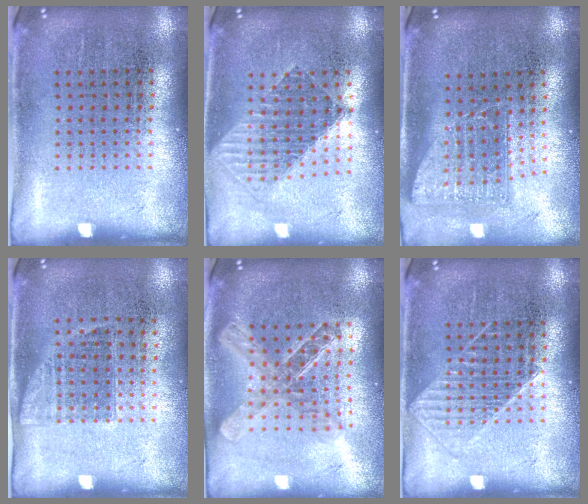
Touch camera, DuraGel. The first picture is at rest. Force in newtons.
{"total": 1.5, "press": 1.3, "slide": 0.7}
{"total": 1.6, "press": 1.3, "slide": 1.0}
{"total": 1.0, "press": 0.8, "slide": 0.5}
{"total": 2.0, "press": 1.7, "slide": 1.1}
{"total": 1.3, "press": 1.3, "slide": 0.3}